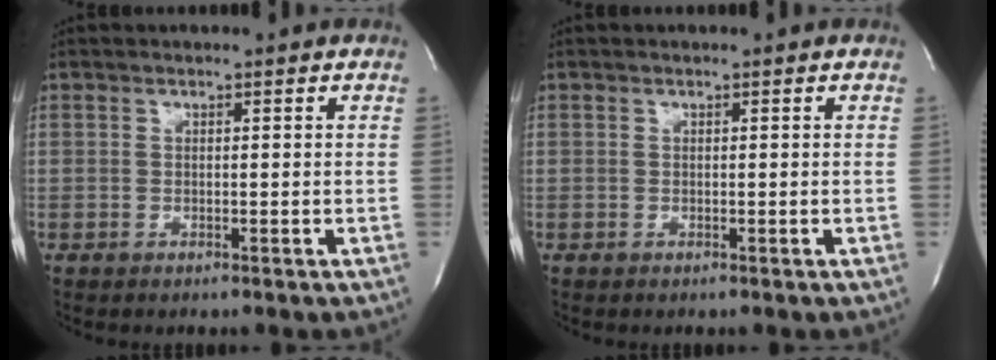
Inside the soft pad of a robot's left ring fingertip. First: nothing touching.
{"total": 0.0}